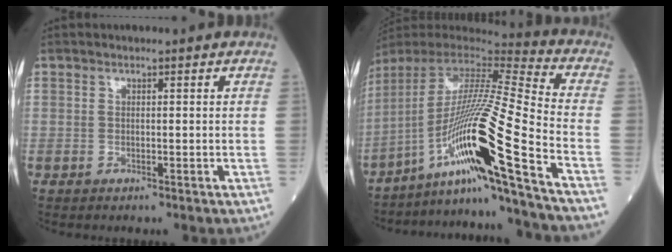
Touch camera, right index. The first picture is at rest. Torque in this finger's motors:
{"motor_torque": [1.40, -0.74, 1.06, 0.21]}